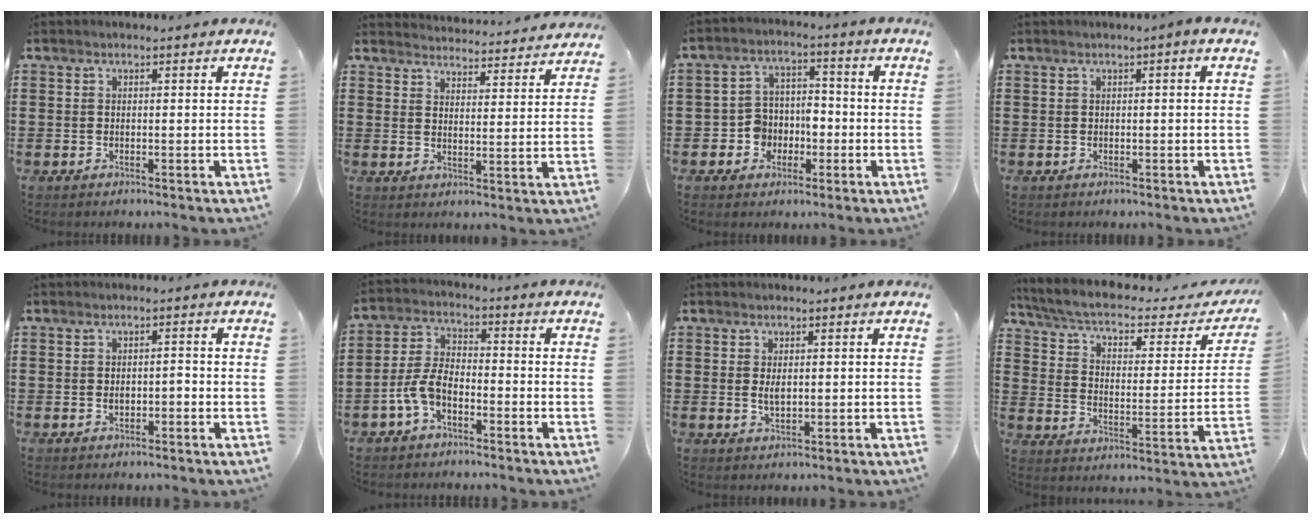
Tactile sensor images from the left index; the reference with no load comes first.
{"total": 3.9, "force": [3.9, -0.2, -0.2], "torque": [-0.007, -0.032, 0.065]}
{"total": 5.3, "force": [-2.1, 4.6, 1.4], "torque": [-0.038, 0.016, -0.040]}
{"total": 0.6, "force": [-0.2, 0.0, 0.6], "torque": [-0.009, -0.003, -0.003]}
{"total": 1.6, "force": [-0.3, 0.7, 1.4], "torque": [-0.028, 0.003, -0.007]}
{"total": 5.7, "force": [-3.2, 2.7, 3.8], "torque": [-0.102, 0.002, -0.070]}
{"total": 1.9, "force": [0.2, 0.9, 1.7], "torque": [-0.034, 0.003, 0.002]}
{"total": 4.7, "force": [3.4, 1.0, 3.0], "torque": [-0.076, -0.030, 0.051]}